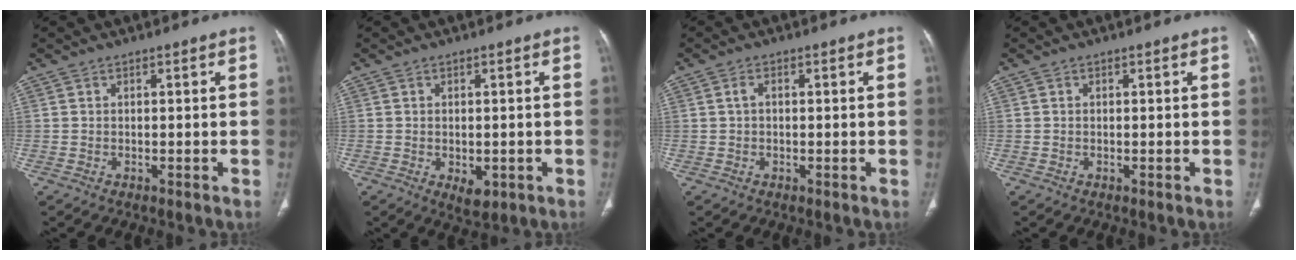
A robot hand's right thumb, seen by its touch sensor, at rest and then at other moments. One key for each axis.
{"total": 1.9, "fx": -0.6, "fy": 1.2, "fz": 1.4, "tx": -0.017, "ty": -0.001, "tz": -0.002}
{"total": 1.4, "fx": 0.2, "fy": 0.9, "fz": 1.0, "tx": -0.018, "ty": 0.008, "tz": 0.003}
{"total": 0.0}